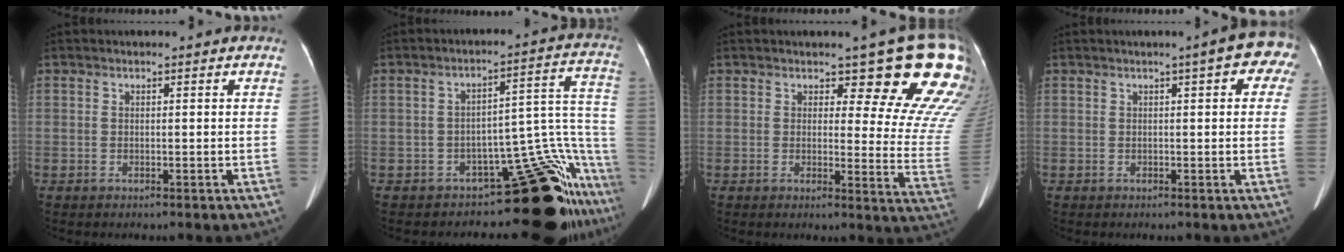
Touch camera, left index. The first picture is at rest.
{"total": 15.4, "force": [-11.2, 2.4, 10.4], "torque": [-0.047, 0.066, -0.142]}
{"total": 14.1, "force": [10.8, 3.8, 8.2], "torque": [-0.062, -0.062, 0.095]}
{"total": 6.5, "force": [3.0, 1.5, 5.5], "torque": [-0.057, 0.020, 0.025]}